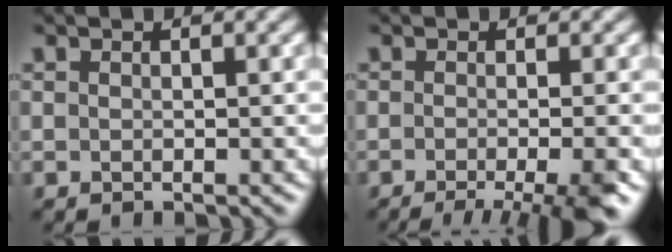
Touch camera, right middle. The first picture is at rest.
{"total": 7.1, "force": [-3.5, 2.1, 5.8], "torque": [-0.056, -0.009, -0.047]}